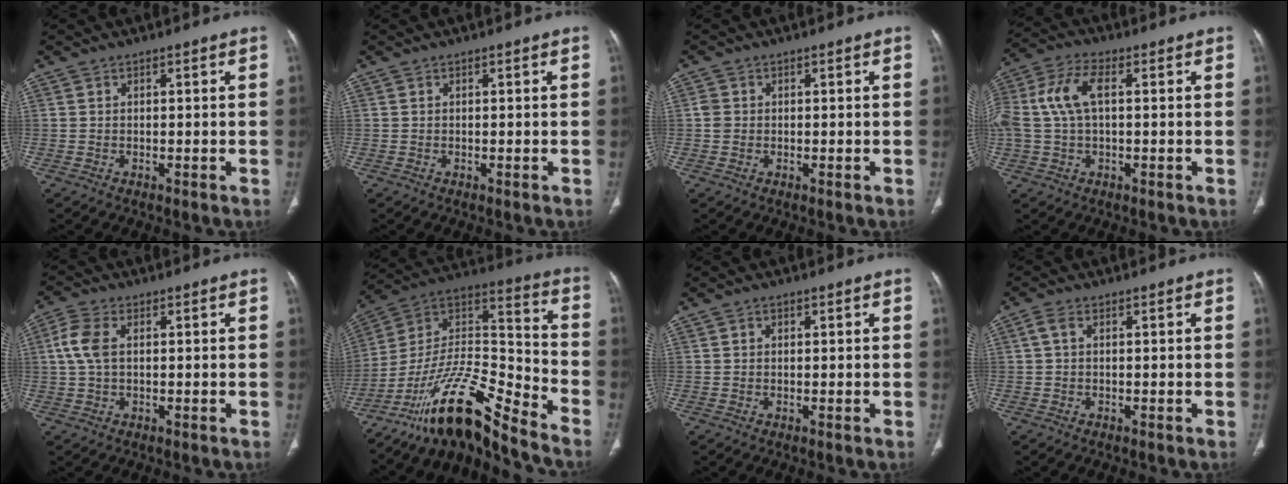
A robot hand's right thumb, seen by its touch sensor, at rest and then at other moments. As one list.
[{"total": 0.0}, {"total": 1.8, "force": [0.0, 1.6, 0.7], "torque": [-0.008, 0.003, -0.001]}, {"total": 11.5, "force": [1.7, 6.2, 9.5], "torque": [-0.221, 0.032, 0.033]}, {"total": 5.8, "force": [0.8, 3.3, 4.7], "torque": [-0.121, 0.014, 0.014]}, {"total": 18.3, "force": [-14.9, 3.1, 10.1], "torque": [-0.167, 0.108, -0.269]}, {"total": 0.7, "force": [0.3, 0.6, 0.3], "torque": [0.001, 0.001, 0.003]}, {"total": 1.7, "force": [0.3, 0.9, 1.4], "torque": [-0.034, 0.007, 0.007]}]